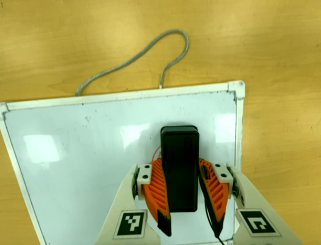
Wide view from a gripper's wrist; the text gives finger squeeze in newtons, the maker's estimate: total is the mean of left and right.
{"total": 11.8, "left": 11.9, "right": 11.6}